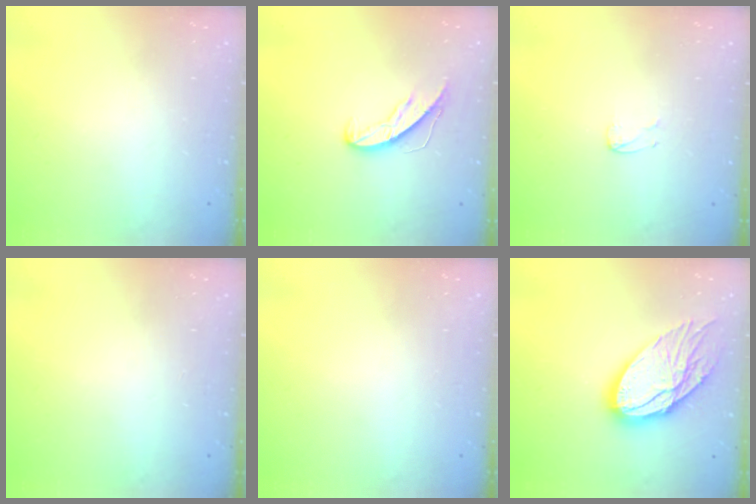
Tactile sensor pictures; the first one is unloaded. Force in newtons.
{"total": 5.7, "press": 5.7, "slide": 0.4}
{"total": 3.1, "press": 3.1, "slide": 0.3}
{"total": 0.0}
{"total": 0.0}
{"total": 17.8, "press": 17.7, "slide": 1.5}